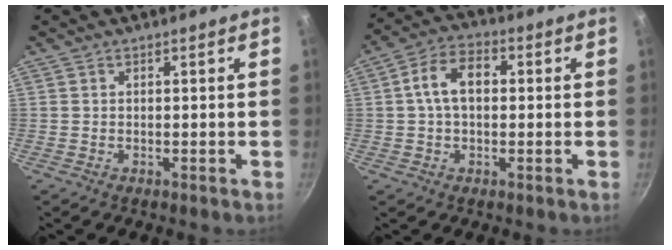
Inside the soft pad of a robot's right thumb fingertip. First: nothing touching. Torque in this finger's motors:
{"motor_torque": [-0.43, 0.77, 0.72, -0.13, 0.03]}